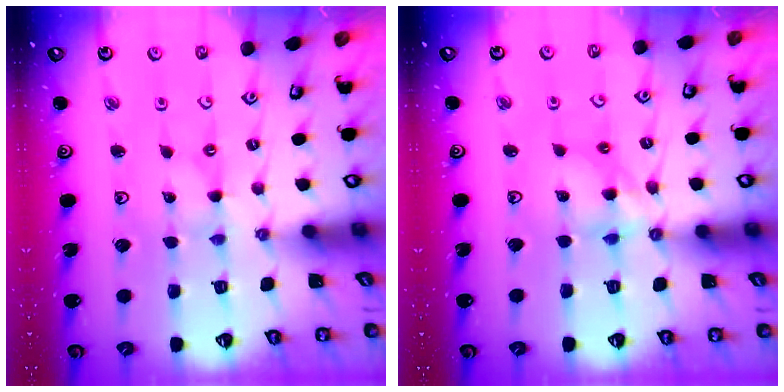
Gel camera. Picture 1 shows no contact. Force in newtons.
{"total": 8.5, "press": 8.4, "slide": 0.8}